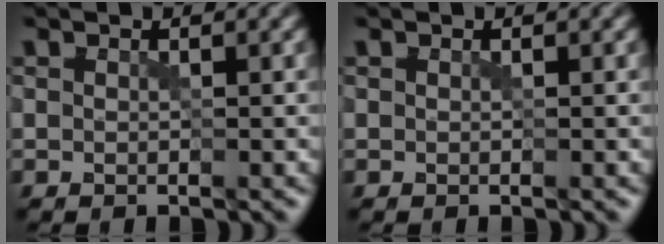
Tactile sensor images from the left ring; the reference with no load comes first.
{"total": 0.0}